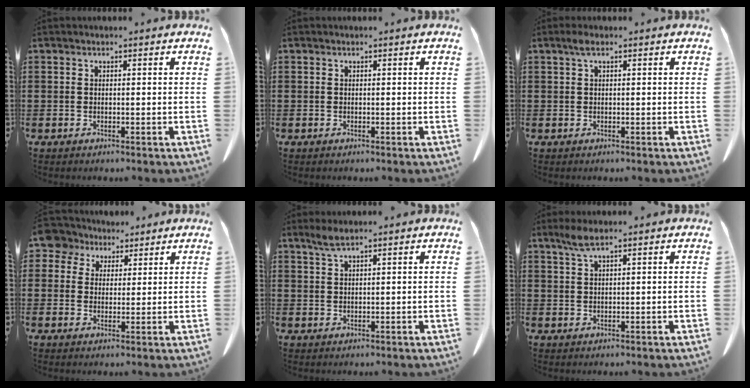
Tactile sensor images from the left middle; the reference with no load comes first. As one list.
[{"total": 0.0}, {"total": 1.3, "force": [0.5, 0.3, 1.1], "torque": [-0.025, 0.004, 0.007]}, {"total": 5.4, "force": [3.9, 3.6, 1.1], "torque": [-0.041, 0.000, 0.071]}, {"total": 2.3, "force": [1.7, 0.2, 1.5], "torque": [-0.033, 0.001, 0.032]}, {"total": 2.8, "force": [1.8, 0.5, 2.1], "torque": [-0.045, 0.003, 0.032]}]